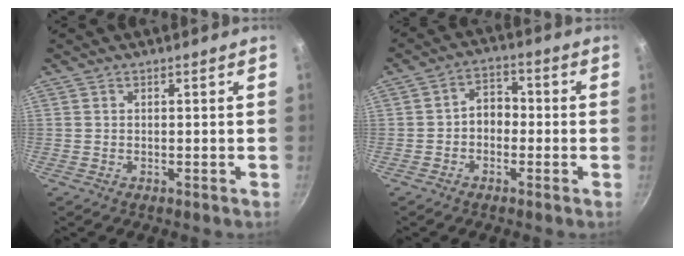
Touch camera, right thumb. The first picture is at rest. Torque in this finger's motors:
{"motor_torque": [-0.25, 0.11, 0.11, 0.05, 0.04]}